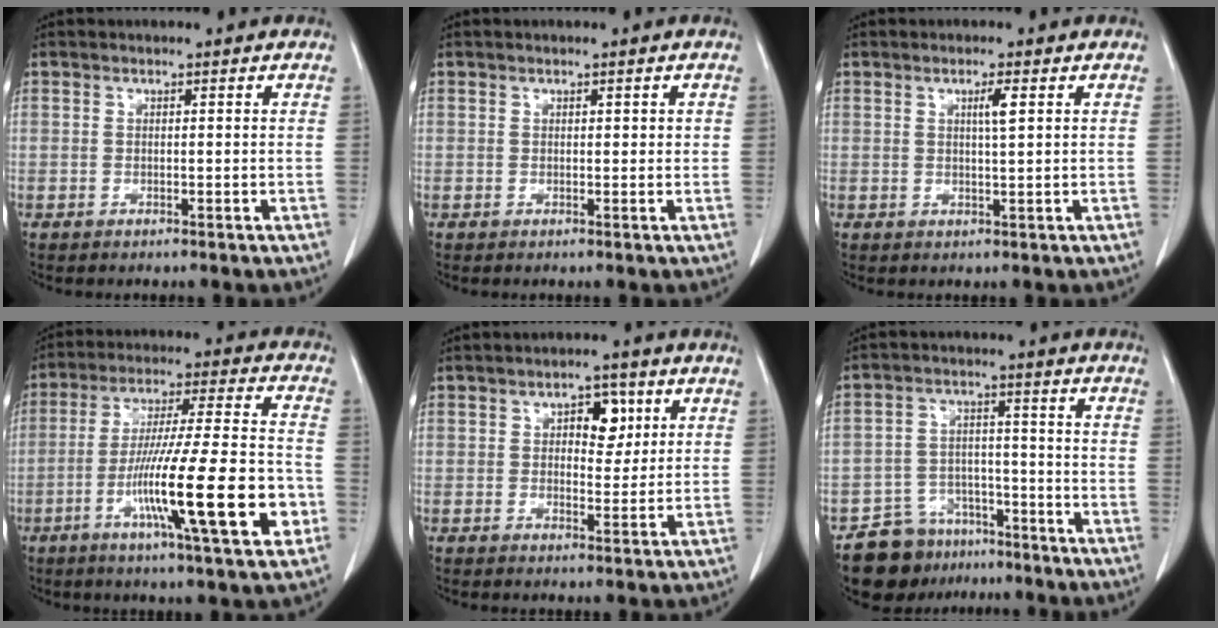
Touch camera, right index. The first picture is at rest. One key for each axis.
{"total": 0.9, "fx": 0.3, "fy": 0.5, "fz": 0.7, "tx": -0.005, "ty": 0.005, "tz": 0.006}
{"total": 2.2, "fx": 0.8, "fy": -0.1, "fz": 2.0, "tx": -0.036, "ty": -0.001, "tz": 0.013}
{"total": 18.8, "fx": -6.2, "fy": 1.0, "fz": 17.8, "tx": -0.284, "ty": -0.011, "tz": -0.099}
{"total": 5.0, "fx": 1.8, "fy": 2.7, "fz": 3.7, "tx": -0.046, "ty": 0.009, "tz": 0.026}
{"total": 8.8, "fx": -6.7, "fy": 5.5, "fz": 1.3, "tx": -0.020, "ty": 0.025, "tz": -0.108}